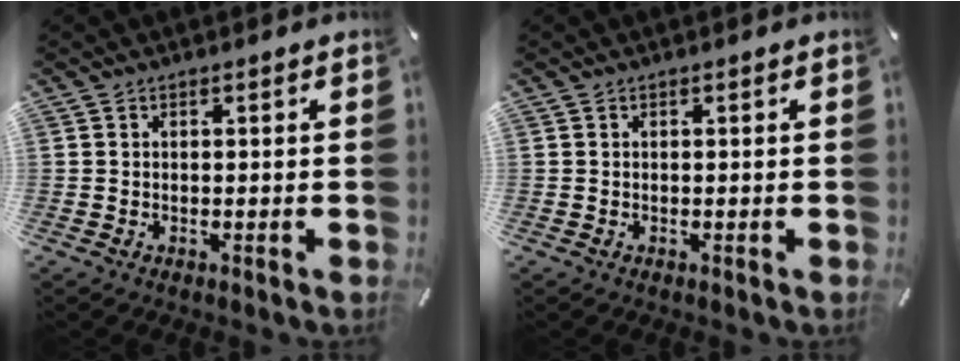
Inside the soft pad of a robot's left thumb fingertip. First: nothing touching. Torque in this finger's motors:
{"motor_torque": [-0.04, -0.01, 0.02, -0.02, 0.00]}